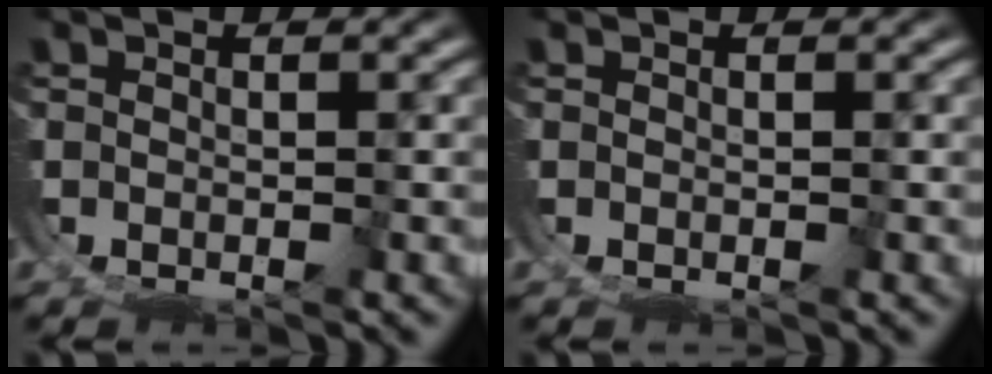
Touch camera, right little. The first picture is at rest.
{"total": 0.0}